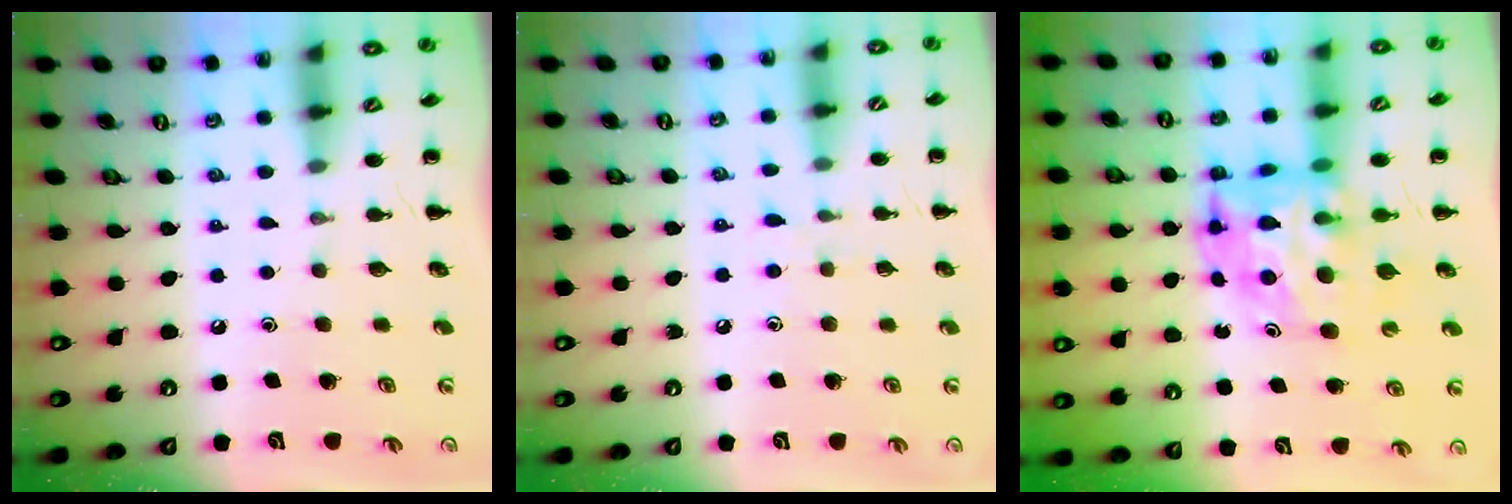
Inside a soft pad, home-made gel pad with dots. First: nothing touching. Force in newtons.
{"total": 4.2, "press": 3.8, "slide": 1.9}
{"total": 11.2, "press": 10.8, "slide": 3.2}